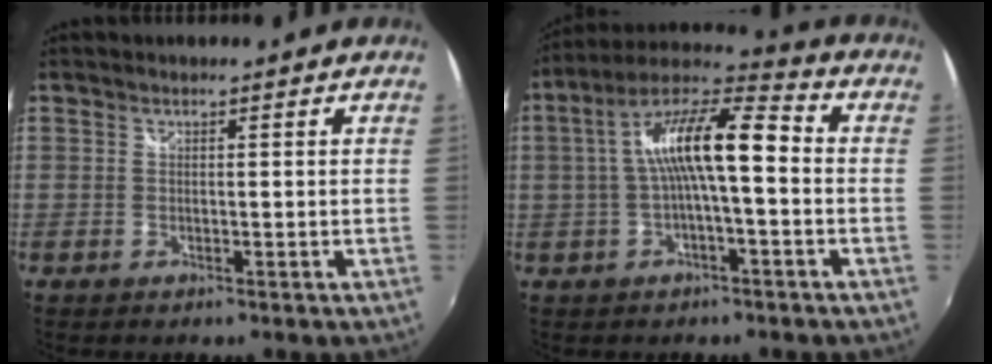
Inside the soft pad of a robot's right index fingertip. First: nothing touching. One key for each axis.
{"total": 12.9, "fx": -0.4, "fy": 3.1, "fz": 12.6, "tx": -0.232, "ty": 0.030, "tz": -0.009}